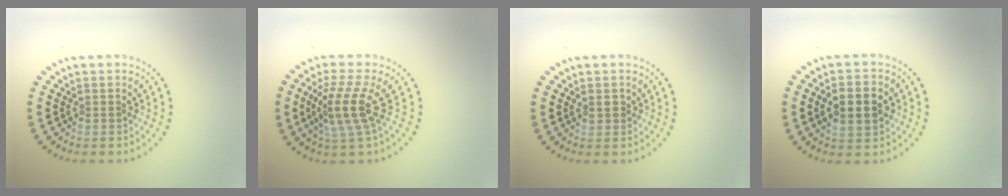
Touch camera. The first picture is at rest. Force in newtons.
{"total": 3.9, "press": 3.2, "slide": 2.3}
{"total": 0.6, "press": 0.6, "slide": 0.3}
{"total": 4.6, "press": 4.6, "slide": 0.1}